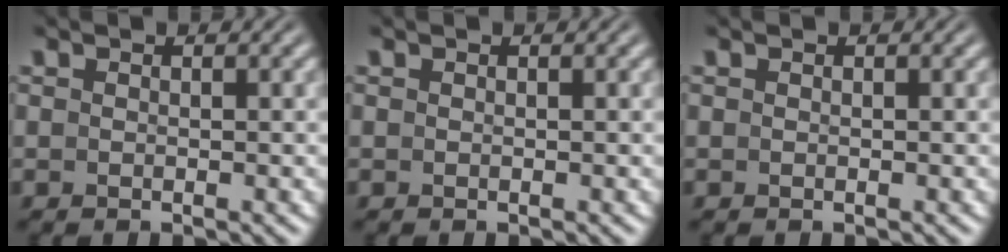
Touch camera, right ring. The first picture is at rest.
{"total": 0.0}
{"total": 0.0}